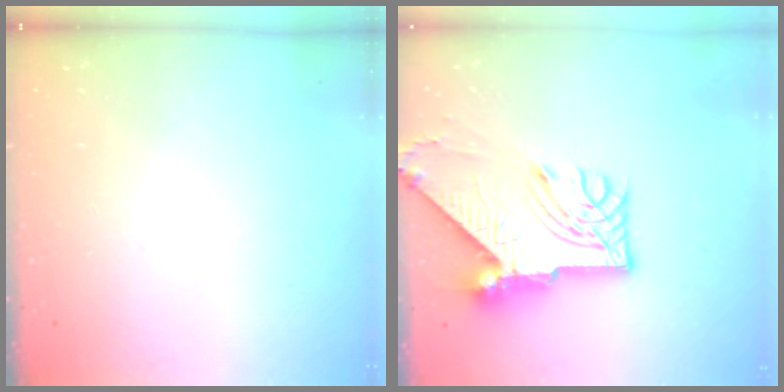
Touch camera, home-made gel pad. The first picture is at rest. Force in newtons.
{"total": 12.0, "press": 11.9, "slide": 1.4}